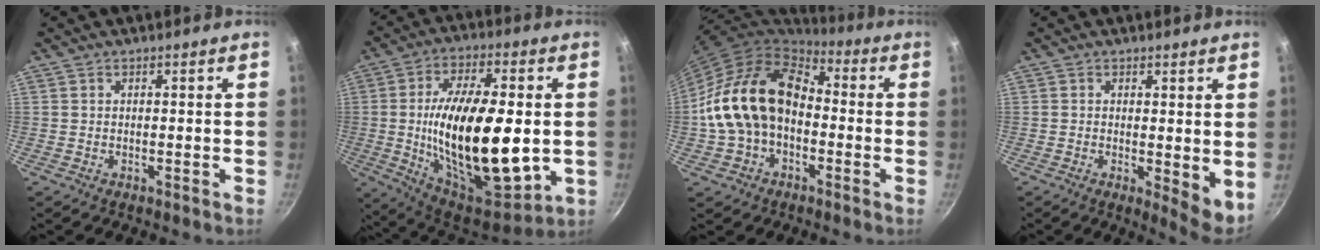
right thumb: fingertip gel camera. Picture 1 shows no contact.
{"total": 27.0, "force": [-0.9, 12.0, 24.2], "torque": [-0.411, -0.009, -0.006]}
{"total": 18.4, "force": [-1.5, 12.9, 13.1], "torque": [-0.216, 0.053, -0.035]}
{"total": 5.6, "force": [0.5, 2.1, 5.2], "torque": [-0.072, -0.019, 0.006]}